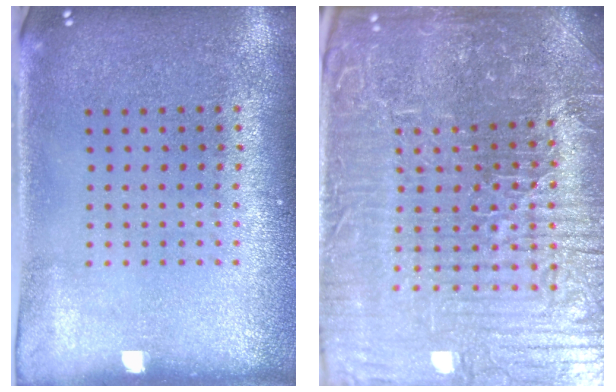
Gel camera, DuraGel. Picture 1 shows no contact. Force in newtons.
{"total": 6.3, "press": 5.9, "slide": 2.3}